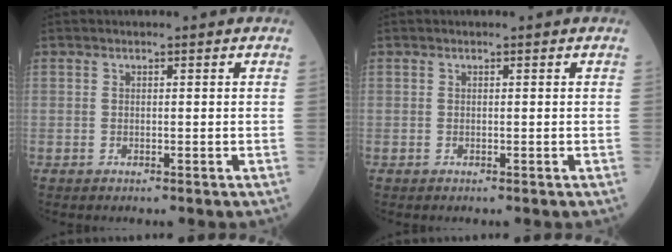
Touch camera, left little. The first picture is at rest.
{"total": 0.0}